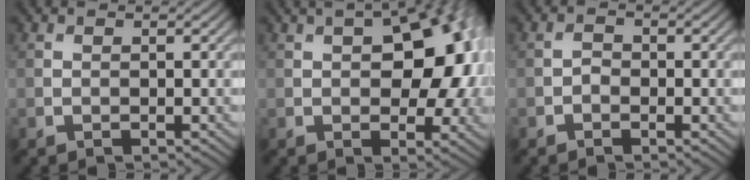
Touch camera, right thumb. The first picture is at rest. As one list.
[{"total": 13.3, "force": [1.7, 7.4, 11.0], "torque": [-0.144, 0.009, 0.022]}, {"total": 1.1, "force": [-0.6, 0.7, 0.5], "torque": [-0.010, 0.003, -0.016]}]